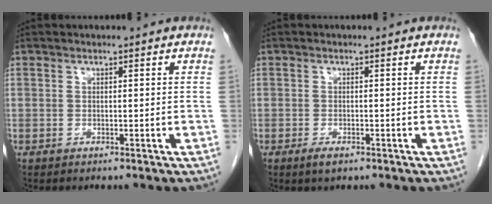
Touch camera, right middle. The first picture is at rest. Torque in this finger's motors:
{"motor_torque": [0.39, -0.41, 0.02, 0.01]}